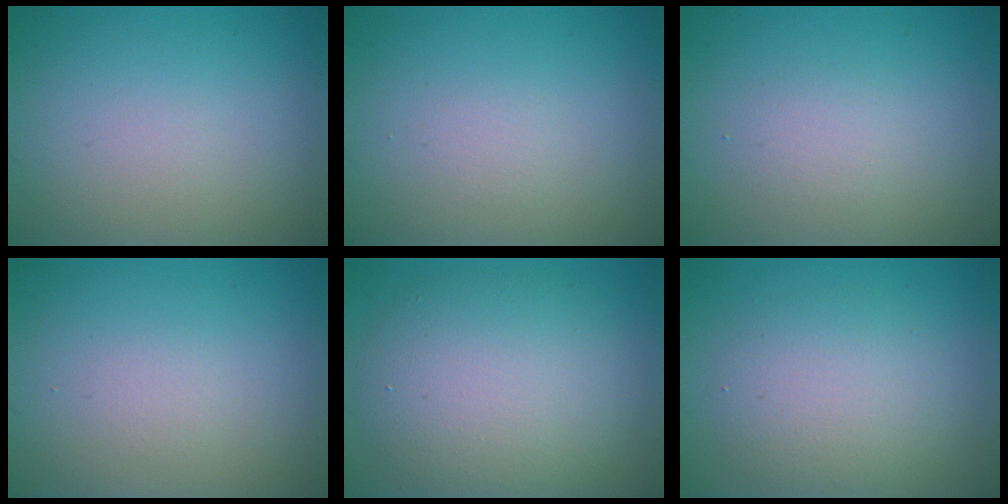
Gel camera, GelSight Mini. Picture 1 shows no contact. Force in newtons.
{"total": 0.8, "press": 0.8, "slide": 0.0}
{"total": 1.4, "press": 1.4, "slide": 0.1}
{"total": 0.7, "press": 0.7, "slide": 0.0}
{"total": 7.5, "press": 7.5, "slide": 0.6}
{"total": 3.9, "press": 3.9, "slide": 0.0}